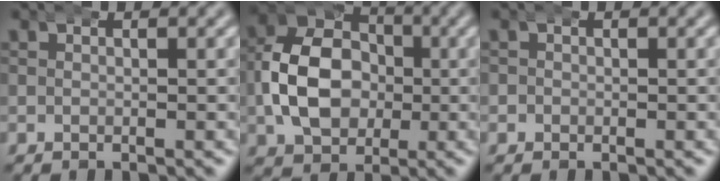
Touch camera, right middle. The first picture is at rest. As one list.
[{"total": 9.5, "force": [-0.5, 7.7, 5.5], "torque": [-0.104, -0.016, -0.009]}, {"total": 0.8, "force": [-0.3, 0.7, -0.1], "torque": [0.002, 0.000, -0.008]}]